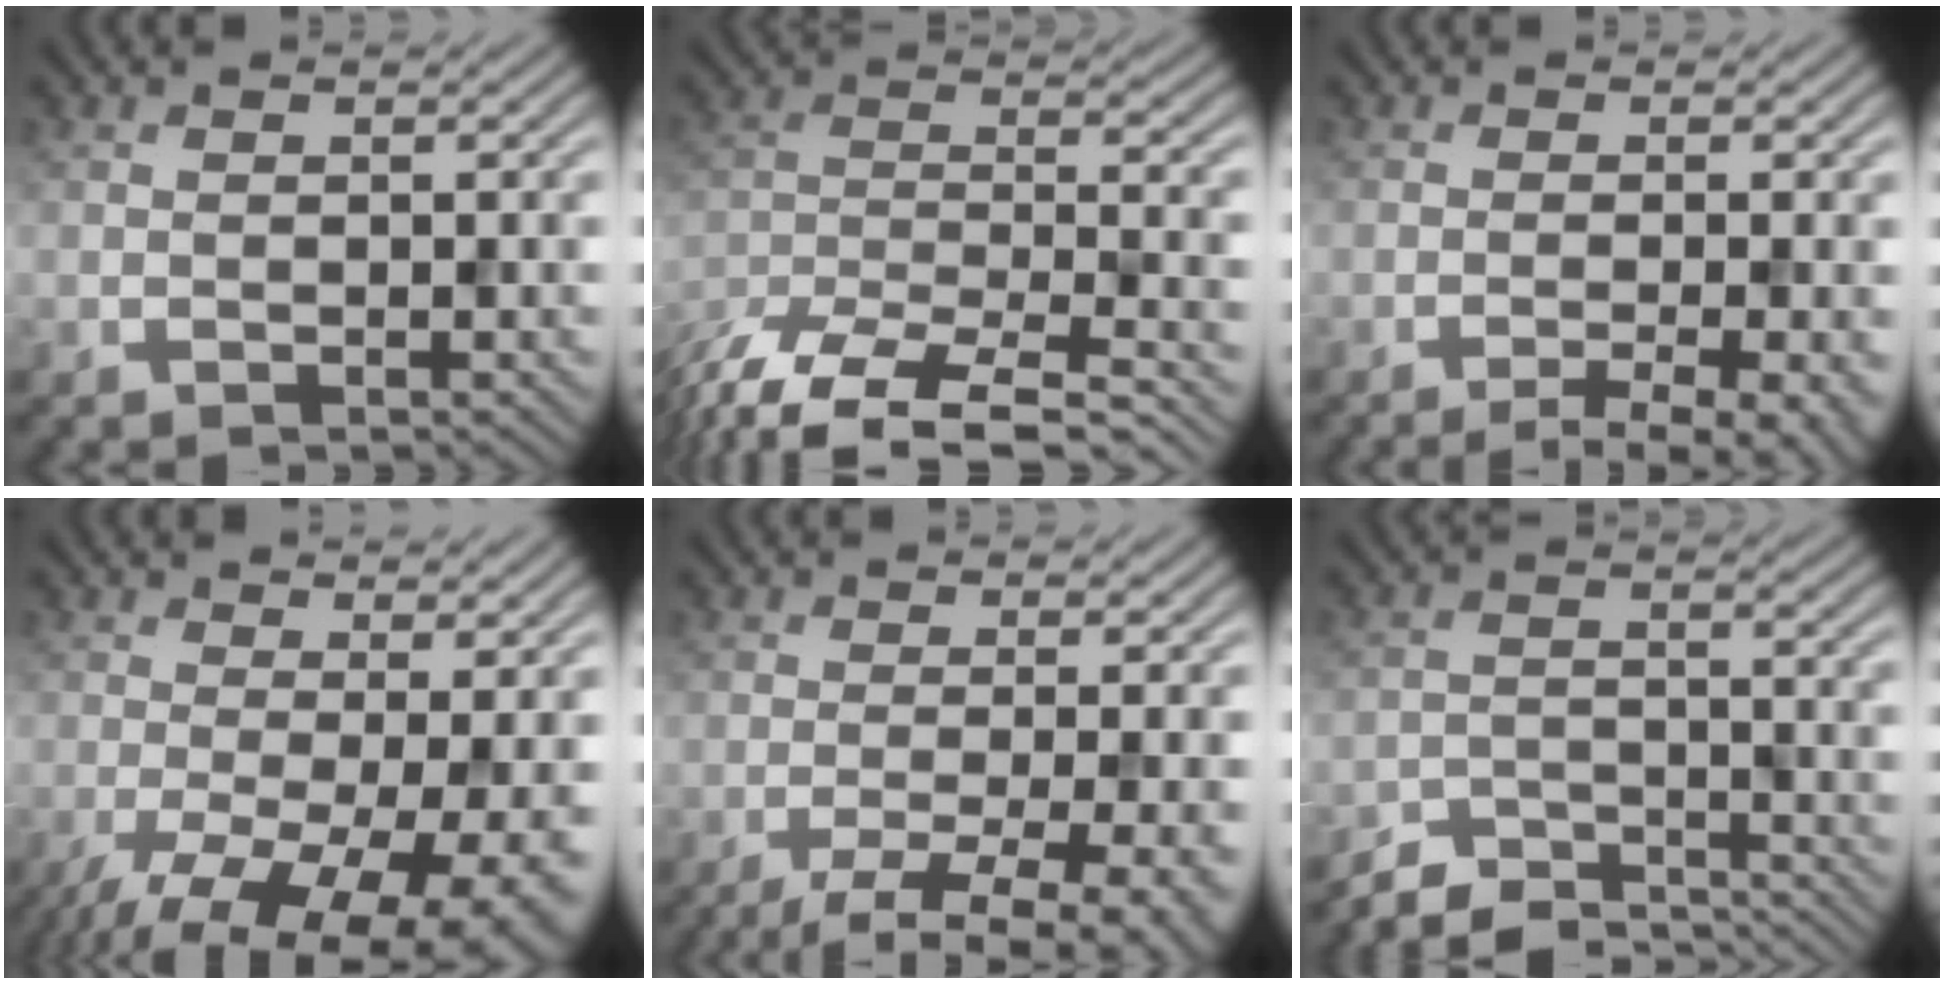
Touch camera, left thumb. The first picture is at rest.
{"total": 13.1, "force": [-10.9, 3.6, 6.2], "torque": [-0.127, -0.020, -0.188]}
{"total": 5.7, "force": [-3.3, 1.1, 4.5], "torque": [-0.055, 0.001, -0.049]}
{"total": 12.2, "force": [-4.3, 4.4, 10.6], "torque": [-0.177, -0.025, -0.051]}
{"total": 7.7, "force": [-3.6, 1.8, 6.5], "torque": [-0.091, -0.007, -0.049]}
{"total": 6.7, "force": [-6.4, 1.1, 1.5], "torque": [-0.033, -0.003, -0.114]}